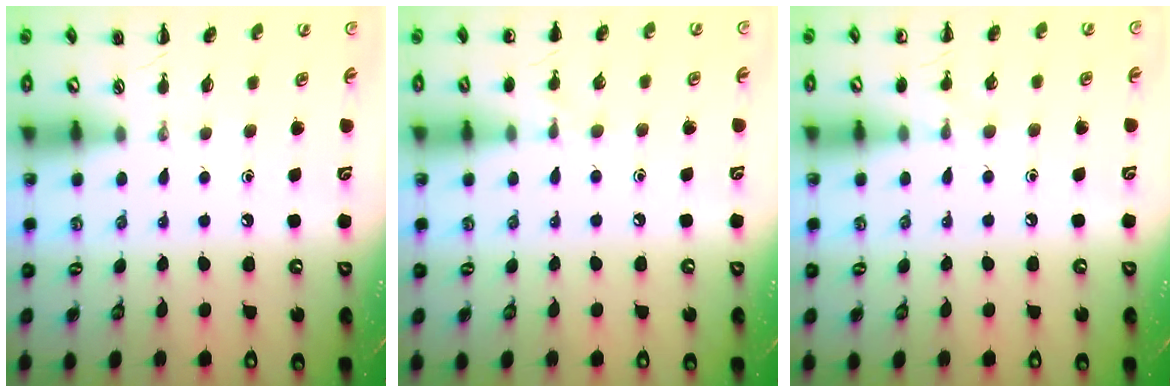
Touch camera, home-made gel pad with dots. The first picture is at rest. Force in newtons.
{"total": 5.2, "press": 5.0, "slide": 1.6}
{"total": 5.5, "press": 5.1, "slide": 1.8}